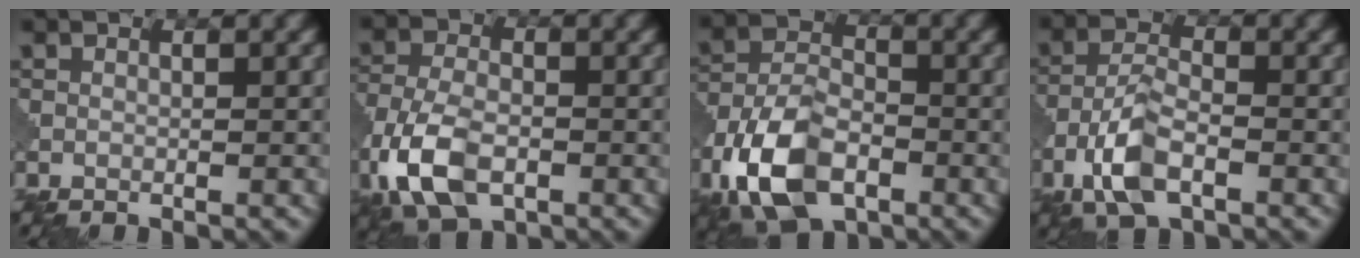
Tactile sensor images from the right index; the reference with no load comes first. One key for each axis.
{"total": 7.6, "fx": -3.4, "fy": 4.1, "fz": 5.4, "tx": -0.122, "ty": -0.008, "tz": -0.073}
{"total": 9.7, "fx": -4.8, "fy": 5.2, "fz": 6.6, "tx": -0.139, "ty": -0.004, "tz": -0.097}
{"total": 5.3, "fx": -2.7, "fy": 2.3, "fz": 4.0, "tx": -0.085, "ty": 0.000, "tz": -0.058}